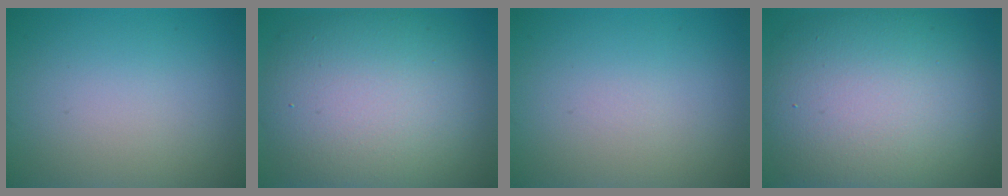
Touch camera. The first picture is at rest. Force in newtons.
{"total": 11.8, "press": 11.8, "slide": 0.9}
{"total": 0.0}
{"total": 13.1, "press": 13.1, "slide": 0.6}